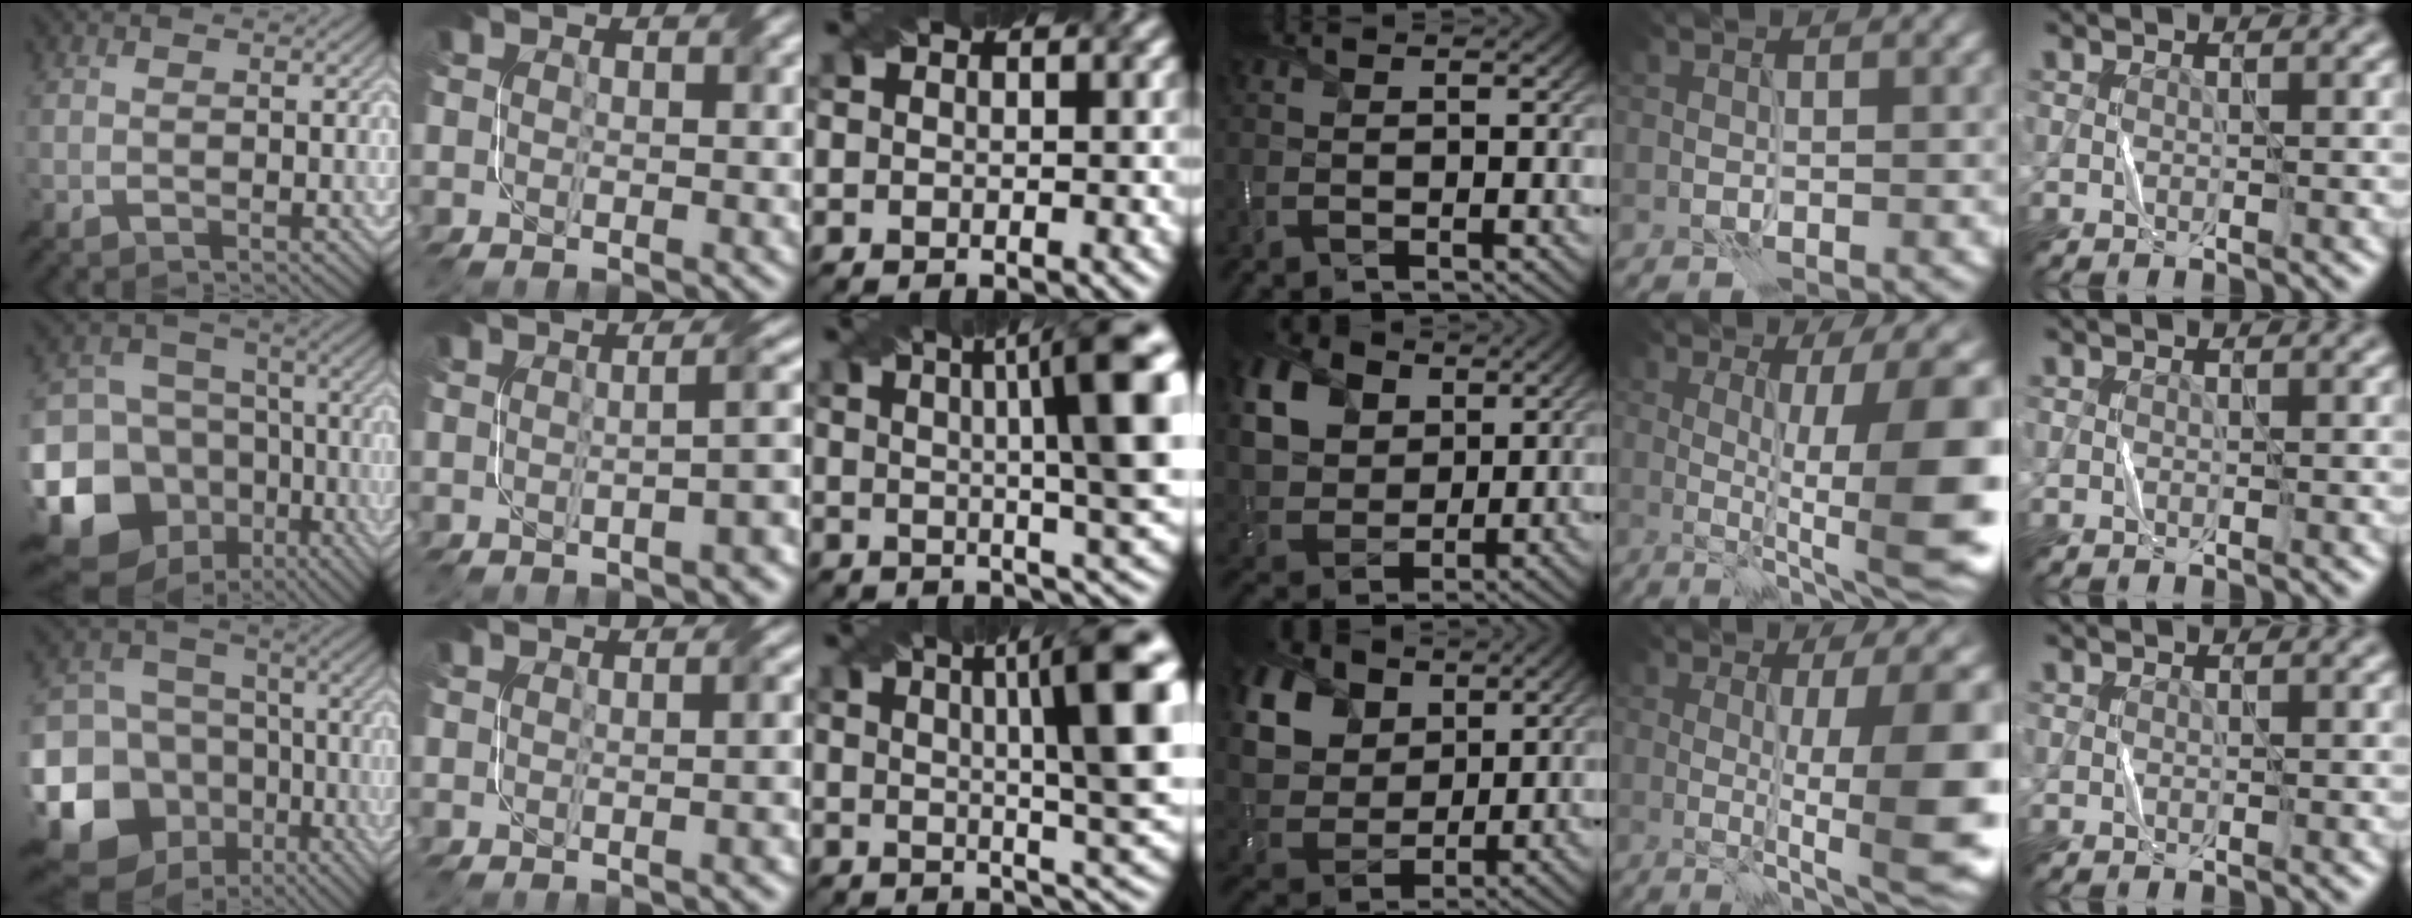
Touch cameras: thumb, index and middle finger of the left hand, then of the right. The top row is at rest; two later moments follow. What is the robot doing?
{"motion": "fold", "object": "bubble wrap"}